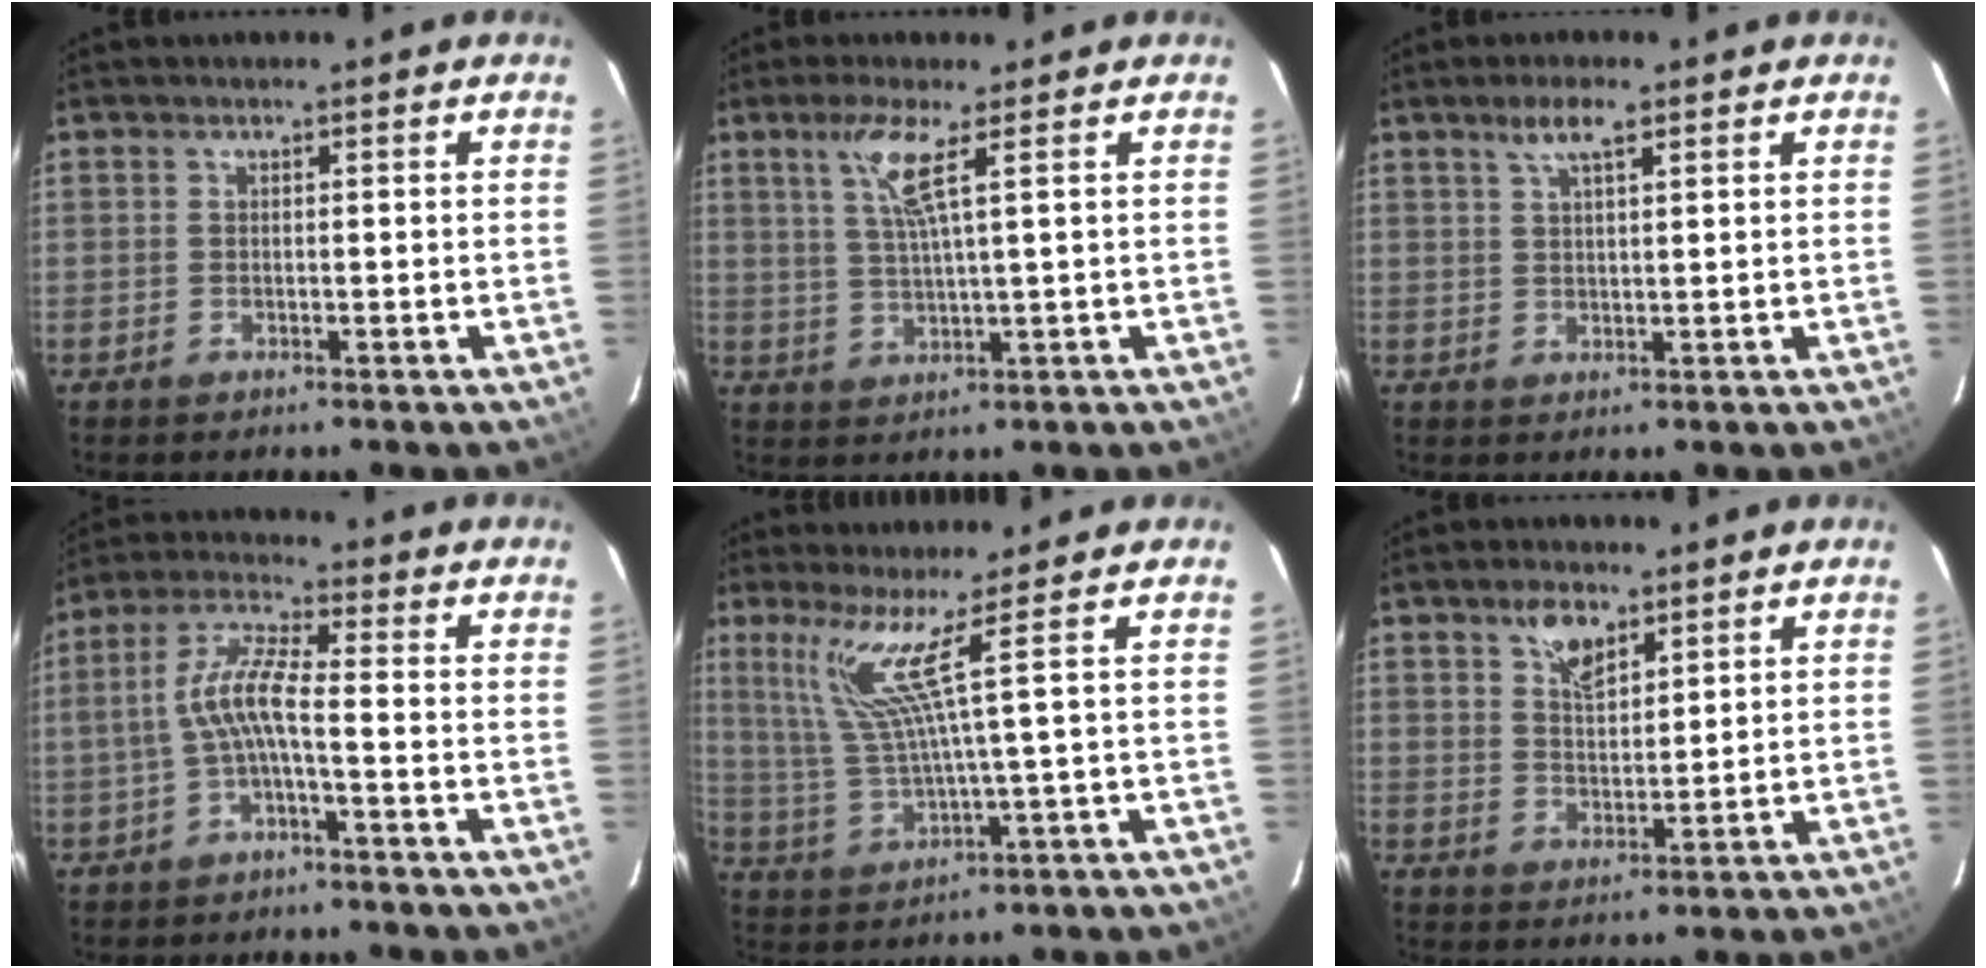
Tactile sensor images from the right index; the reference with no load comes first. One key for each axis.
{"total": 5.8, "fx": 2.7, "fy": -0.4, "fz": 5.1, "tx": -0.099, "ty": 0.000, "tz": 0.058}
{"total": 3.8, "fx": 2.4, "fy": 0.9, "fz": 2.9, "tx": -0.052, "ty": 0.009, "tz": 0.044}
{"total": 6.8, "fx": -2.0, "fy": 1.0, "fz": 6.4, "tx": -0.149, "ty": 0.016, "tz": -0.037}
{"total": 6.6, "fx": 3.7, "fy": -2.2, "fz": 5.0, "tx": -0.097, "ty": -0.006, "tz": 0.094}
{"total": 5.6, "fx": 3.5, "fy": 2.7, "fz": 3.3, "tx": -0.054, "ty": 0.003, "tz": 0.065}